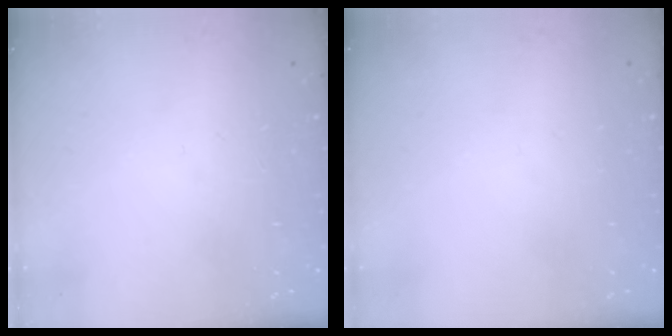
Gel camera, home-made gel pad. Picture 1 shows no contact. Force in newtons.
{"total": 0.0}